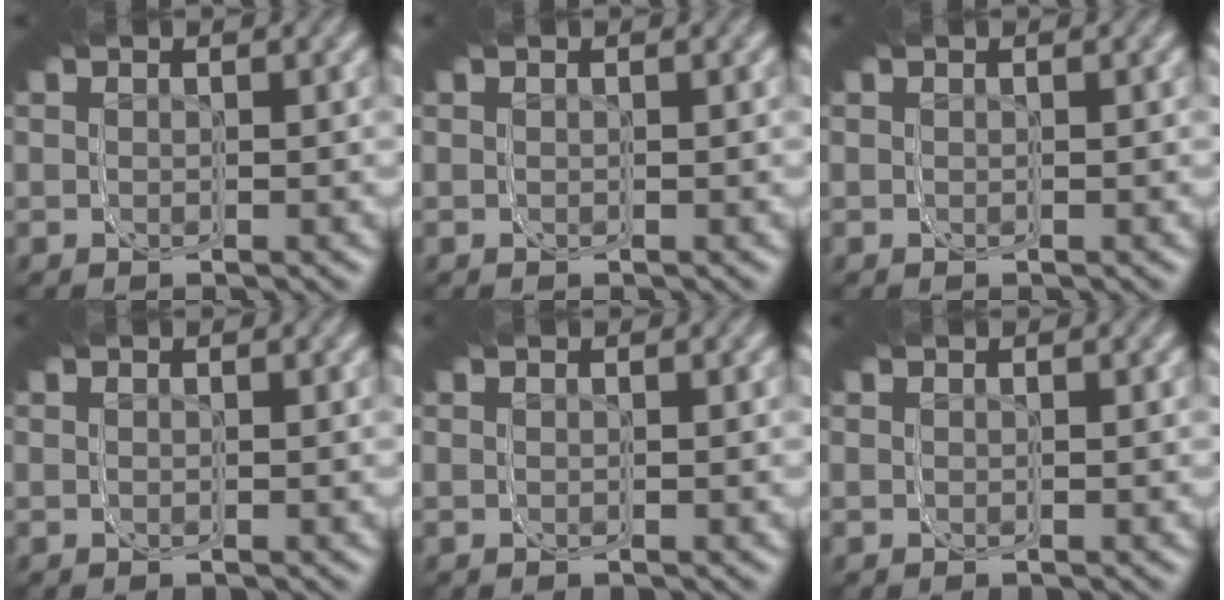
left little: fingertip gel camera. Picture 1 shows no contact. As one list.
[{"total": 0.0}, {"total": 0.0}, {"total": 0.0}, {"total": 0.0}, {"total": 0.0}]